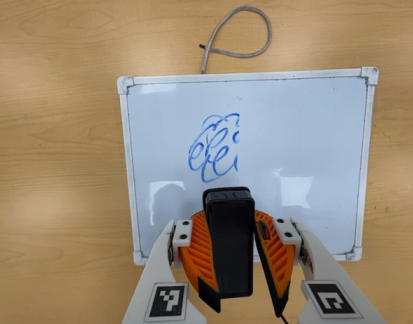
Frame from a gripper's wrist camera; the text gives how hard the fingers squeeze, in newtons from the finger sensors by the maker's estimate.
{"total": 10.7, "left": 10.2, "right": 11.2}